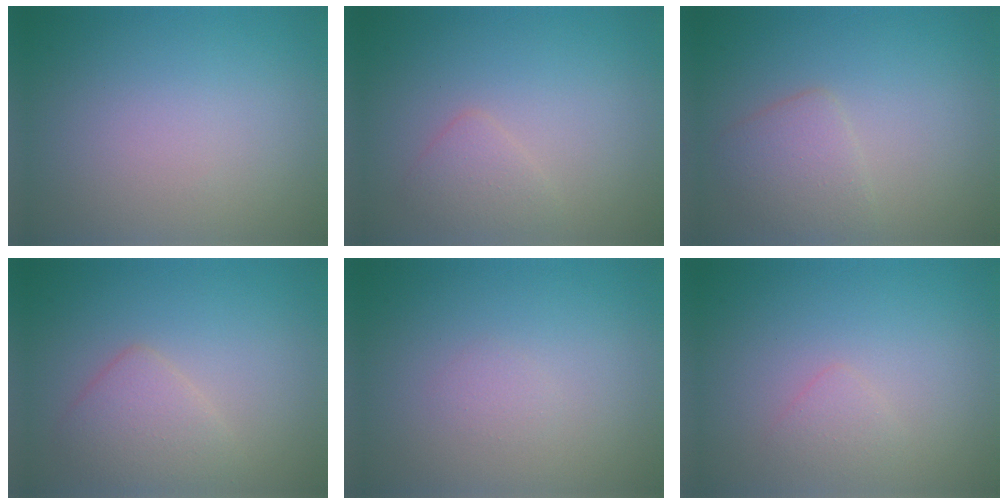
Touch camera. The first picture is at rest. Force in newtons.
{"total": 1.5, "press": 1.5, "slide": 0.1}
{"total": 2.5, "press": 2.5, "slide": 0.2}
{"total": 2.7, "press": 2.7, "slide": 0.2}
{"total": 0.6, "press": 0.6, "slide": 0.0}
{"total": 1.1, "press": 1.1, "slide": 0.1}